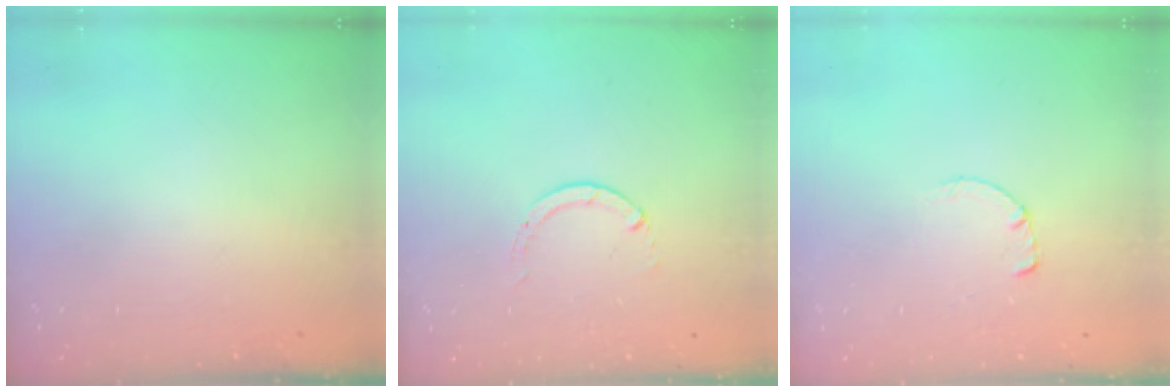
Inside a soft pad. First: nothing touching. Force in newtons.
{"total": 0.0}
{"total": 0.7, "press": 0.6, "slide": 0.2}